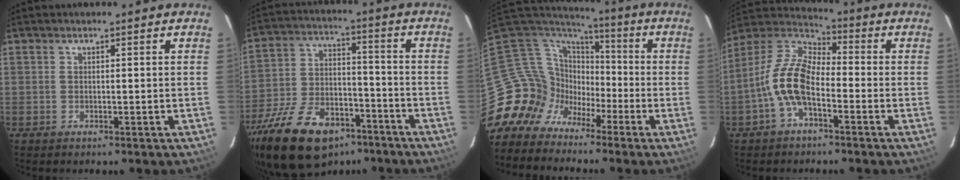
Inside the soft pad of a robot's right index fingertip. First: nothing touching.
{"total": 23.0, "force": [-15.0, 12.0, 12.7], "torque": [-0.266, -0.011, -0.240]}
{"total": 12.7, "force": [-7.0, 10.4, 2.2], "torque": [-0.071, 0.030, -0.143]}
{"total": 11.1, "force": [-3.8, 5.2, 9.0], "torque": [-0.193, 0.015, -0.082]}